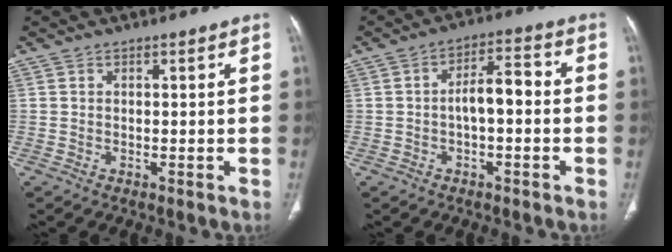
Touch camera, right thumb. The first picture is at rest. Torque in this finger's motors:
{"motor_torque": [0.93, 0.89, 0.93, -0.55, 0.04]}